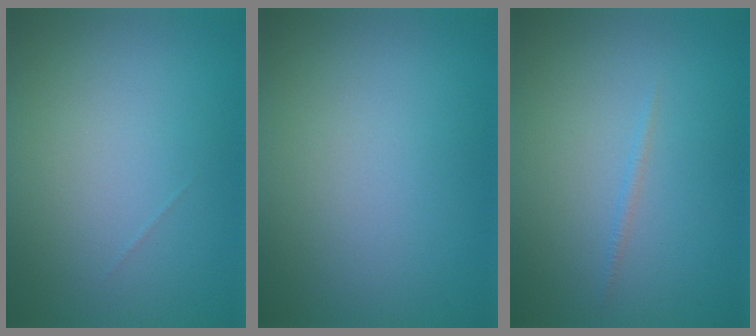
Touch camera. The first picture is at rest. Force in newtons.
{"total": 0.0}
{"total": 0.5, "press": 0.5, "slide": 0.1}